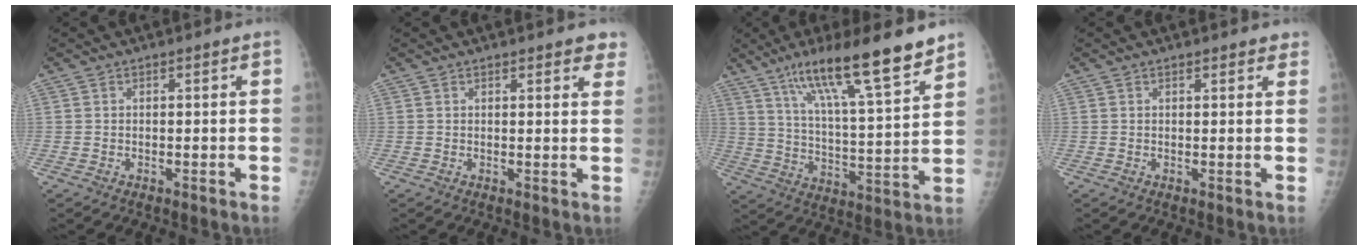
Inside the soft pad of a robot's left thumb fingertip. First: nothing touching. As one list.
[{"total": 3.9, "force": [3.1, 1.3, 2.0], "torque": [0.006, -0.009, 0.030]}, {"total": 18.8, "force": [13.1, 2.5, 13.3], "torque": [-0.197, -0.063, 0.219]}, {"total": 2.1, "force": [1.8, 0.8, 0.8], "torque": [0.012, -0.002, 0.016]}]